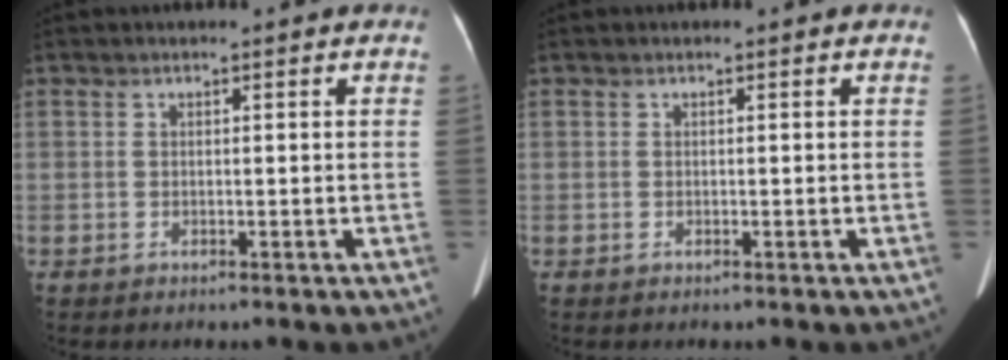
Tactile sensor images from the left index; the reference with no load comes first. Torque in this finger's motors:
{"motor_torque": [0.10, 0.02, 0.04, 0.01]}